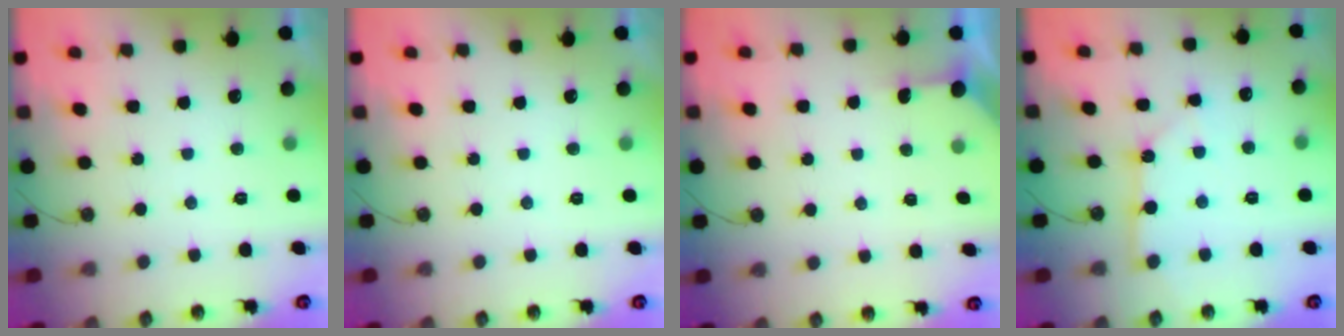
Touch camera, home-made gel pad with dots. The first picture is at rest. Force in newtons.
{"total": 0.0}
{"total": 2.4, "press": 2.4, "slide": 0.3}
{"total": 2.8, "press": 2.8, "slide": 0.1}